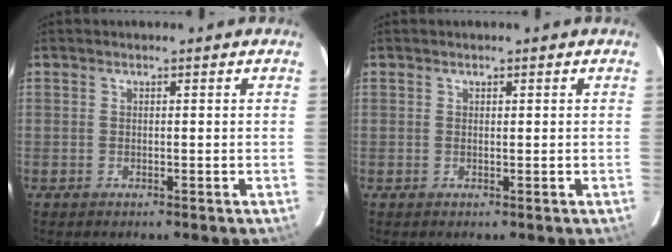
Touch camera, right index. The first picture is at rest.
{"total": 0.0}